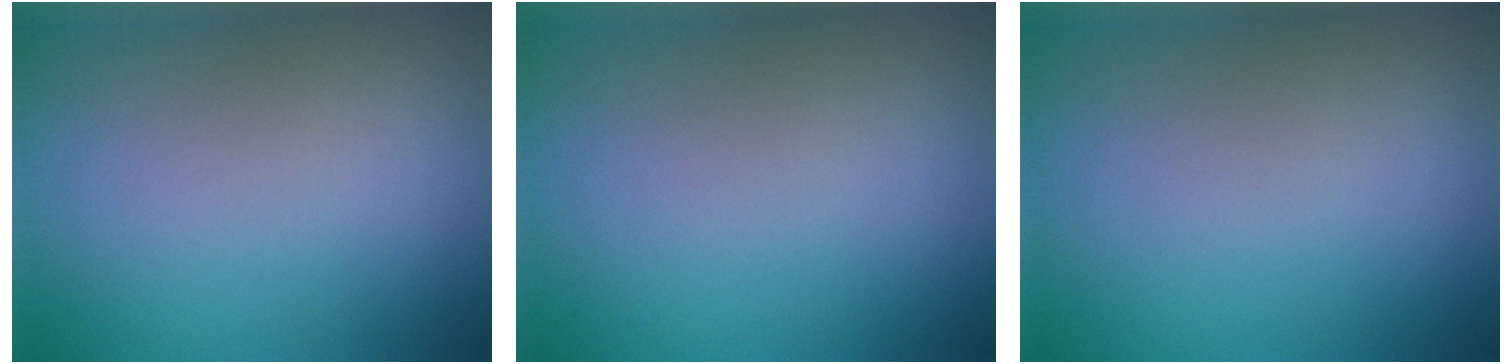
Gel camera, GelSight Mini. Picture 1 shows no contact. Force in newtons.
{"total": 0.0}
{"total": 0.0}